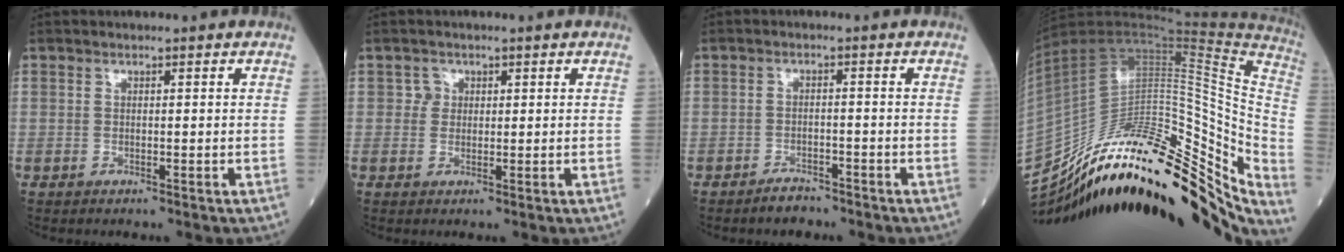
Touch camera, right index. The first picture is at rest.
{"total": 1.5, "force": [0.5, 1.4, 0.2], "torque": [0.008, 0.000, 0.002]}
{"total": 2.6, "force": [-2.4, 0.9, 0.7], "torque": [-0.017, 0.001, -0.038]}
{"total": 34.5, "force": [-21.4, 11.7, 24.4], "torque": [-0.367, 0.013, -0.323]}